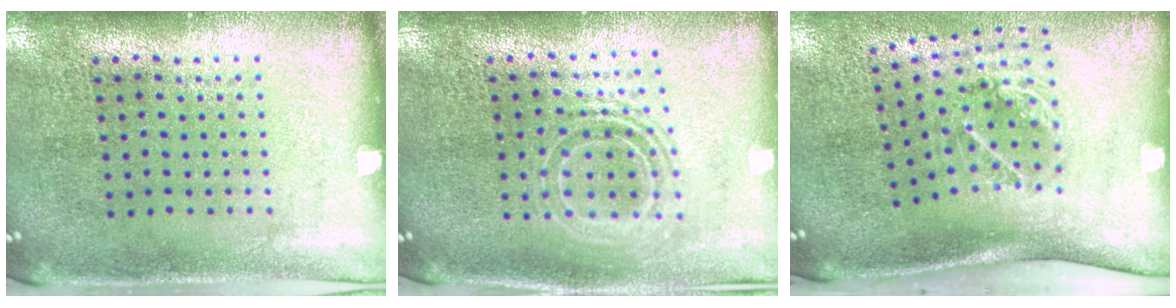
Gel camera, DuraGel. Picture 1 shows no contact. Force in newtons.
{"total": 1.6, "press": 1.2, "slide": 1.0}
{"total": 2.0, "press": 1.3, "slide": 1.6}